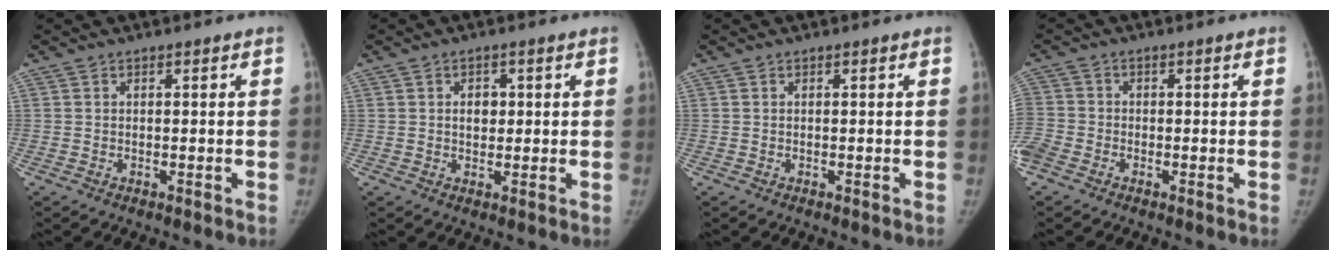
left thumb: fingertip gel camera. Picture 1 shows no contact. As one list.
[{"total": 3.1, "force": [0.6, 2.2, 2.0], "torque": [-0.017, 0.000, 0.009]}, {"total": 0.0}, {"total": 5.8, "force": [-2.7, 4.5, 2.5], "torque": [-0.077, 0.002, -0.058]}]